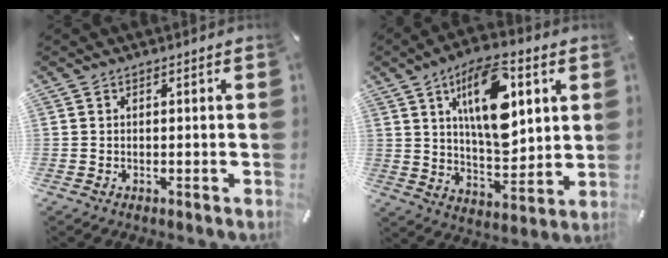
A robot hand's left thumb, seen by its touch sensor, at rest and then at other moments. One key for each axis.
{"total": 18.4, "fx": 7.1, "fy": 9.0, "fz": 14.3, "tx": -0.245, "ty": -0.020, "tz": 0.112}